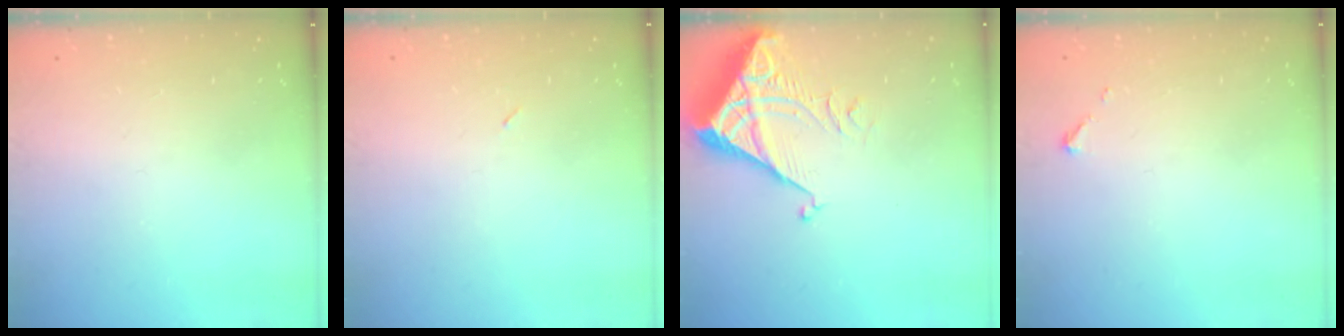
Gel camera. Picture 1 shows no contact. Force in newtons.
{"total": 2.1, "press": 1.9, "slide": 1.0}
{"total": 5.4, "press": 5.4, "slide": 0.7}
{"total": 2.6, "press": 2.6, "slide": 0.3}